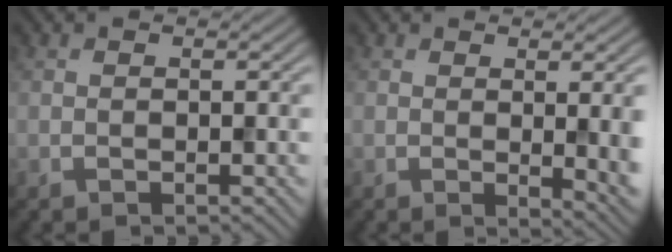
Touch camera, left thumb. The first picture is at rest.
{"total": 5.4, "force": [0.4, 1.5, 5.2], "torque": [-0.061, -0.004, 0.010]}